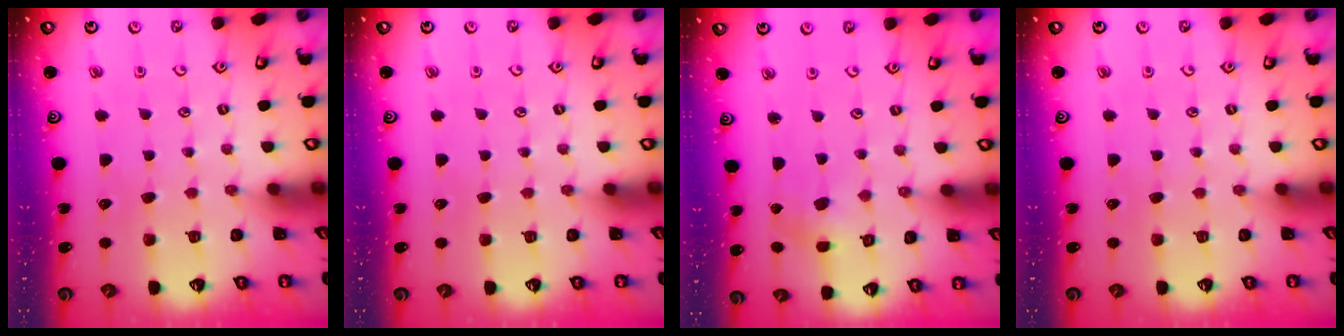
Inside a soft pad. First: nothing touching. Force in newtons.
{"total": 0.0}
{"total": 1.7, "press": 1.7, "slide": 0.3}
{"total": 0.0}